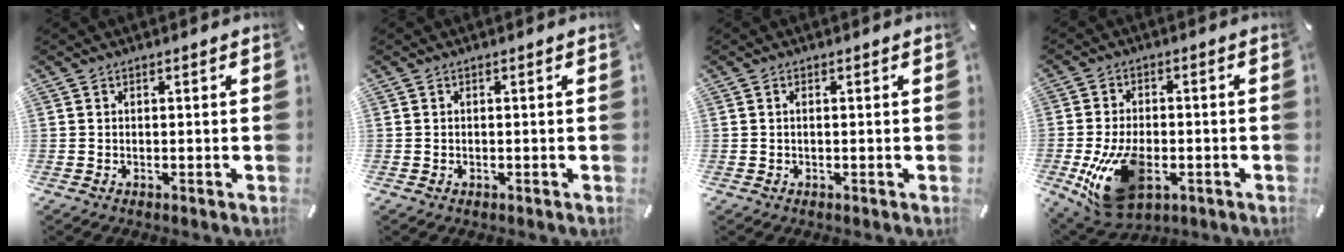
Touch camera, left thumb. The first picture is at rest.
{"total": 0.0}
{"total": 0.7, "force": [0.0, 0.2, 0.7], "torque": [-0.014, 0.000, 0.000]}
{"total": 15.3, "force": [-4.3, 9.3, 11.4], "torque": [-0.219, -0.002, -0.068]}